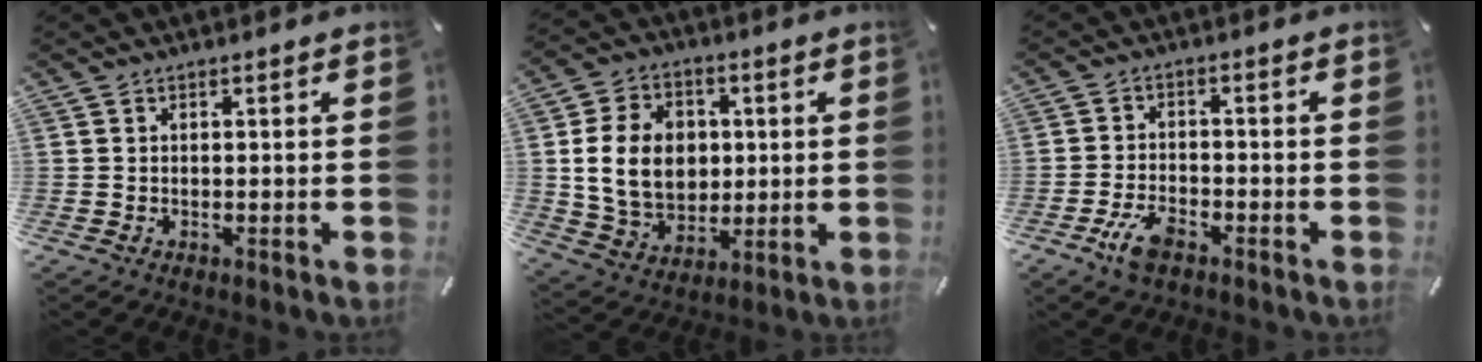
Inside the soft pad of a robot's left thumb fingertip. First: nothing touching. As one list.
[{"total": 14.3, "force": [1.1, 11.6, 8.3], "torque": [-0.170, 0.012, 0.022]}, {"total": 6.2, "force": [-3.5, 3.0, 4.1], "torque": [-0.096, 0.011, -0.068]}]